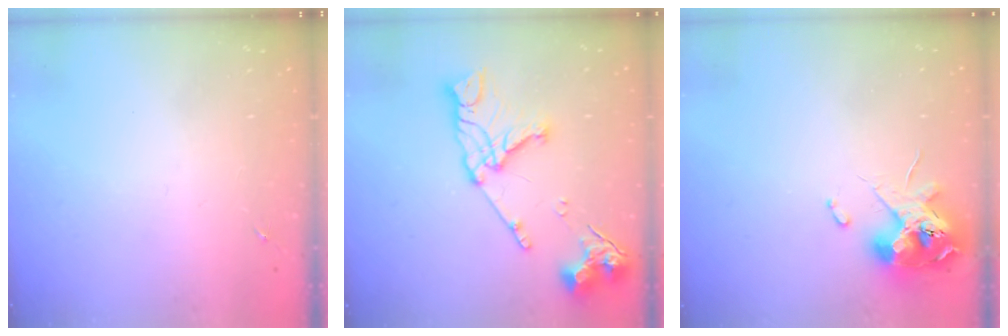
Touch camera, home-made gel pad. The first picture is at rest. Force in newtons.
{"total": 17.1, "press": 17.0, "slide": 1.9}
{"total": 11.9, "press": 11.8, "slide": 1.5}